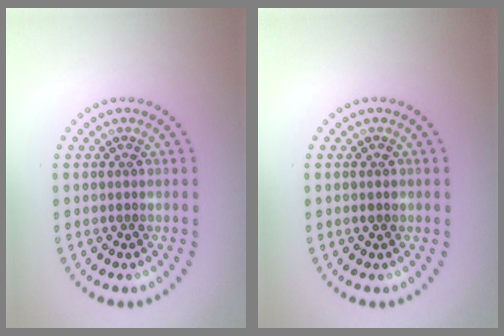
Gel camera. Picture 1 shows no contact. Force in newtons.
{"total": 0.8, "press": 0.8, "slide": 0.0}